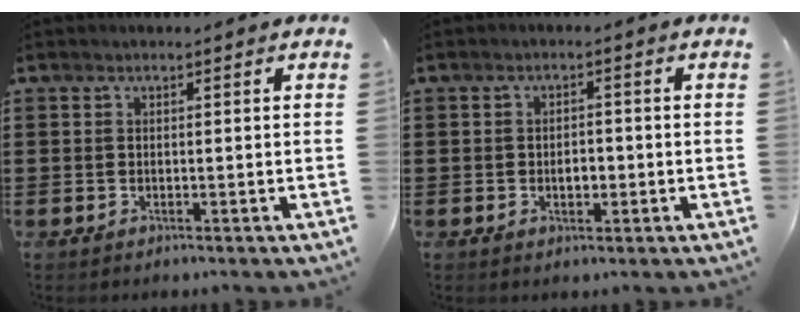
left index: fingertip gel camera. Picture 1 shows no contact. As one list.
[{"total": 2.5, "force": [-0.6, 1.4, 2.1], "torque": [-0.043, 0.003, -0.013]}]